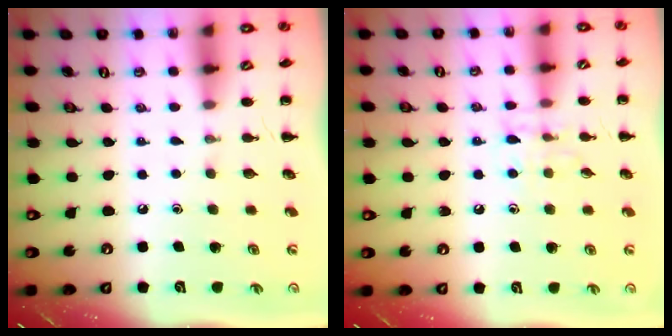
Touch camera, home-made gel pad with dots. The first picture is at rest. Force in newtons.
{"total": 6.9, "press": 6.7, "slide": 1.4}